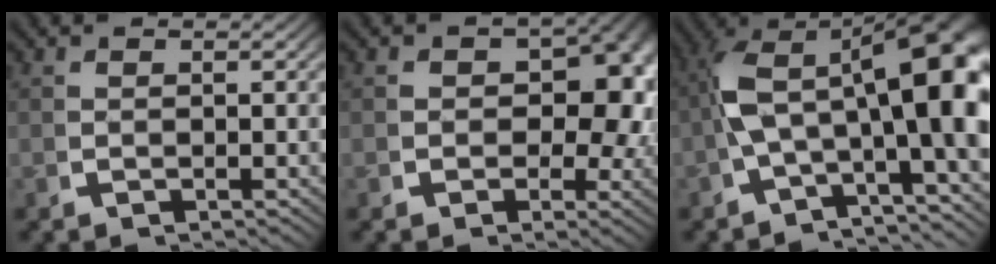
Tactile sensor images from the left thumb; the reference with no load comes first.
{"total": 8.0, "force": [0.0, 5.8, 5.5], "torque": [-0.080, -0.027, 0.003]}
{"total": 12.2, "force": [-1.3, 6.5, 10.2], "torque": [-0.174, -0.034, -0.012]}